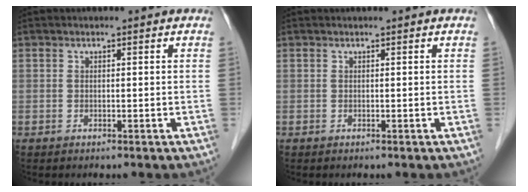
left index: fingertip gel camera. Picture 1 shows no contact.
{"total": 0.0}